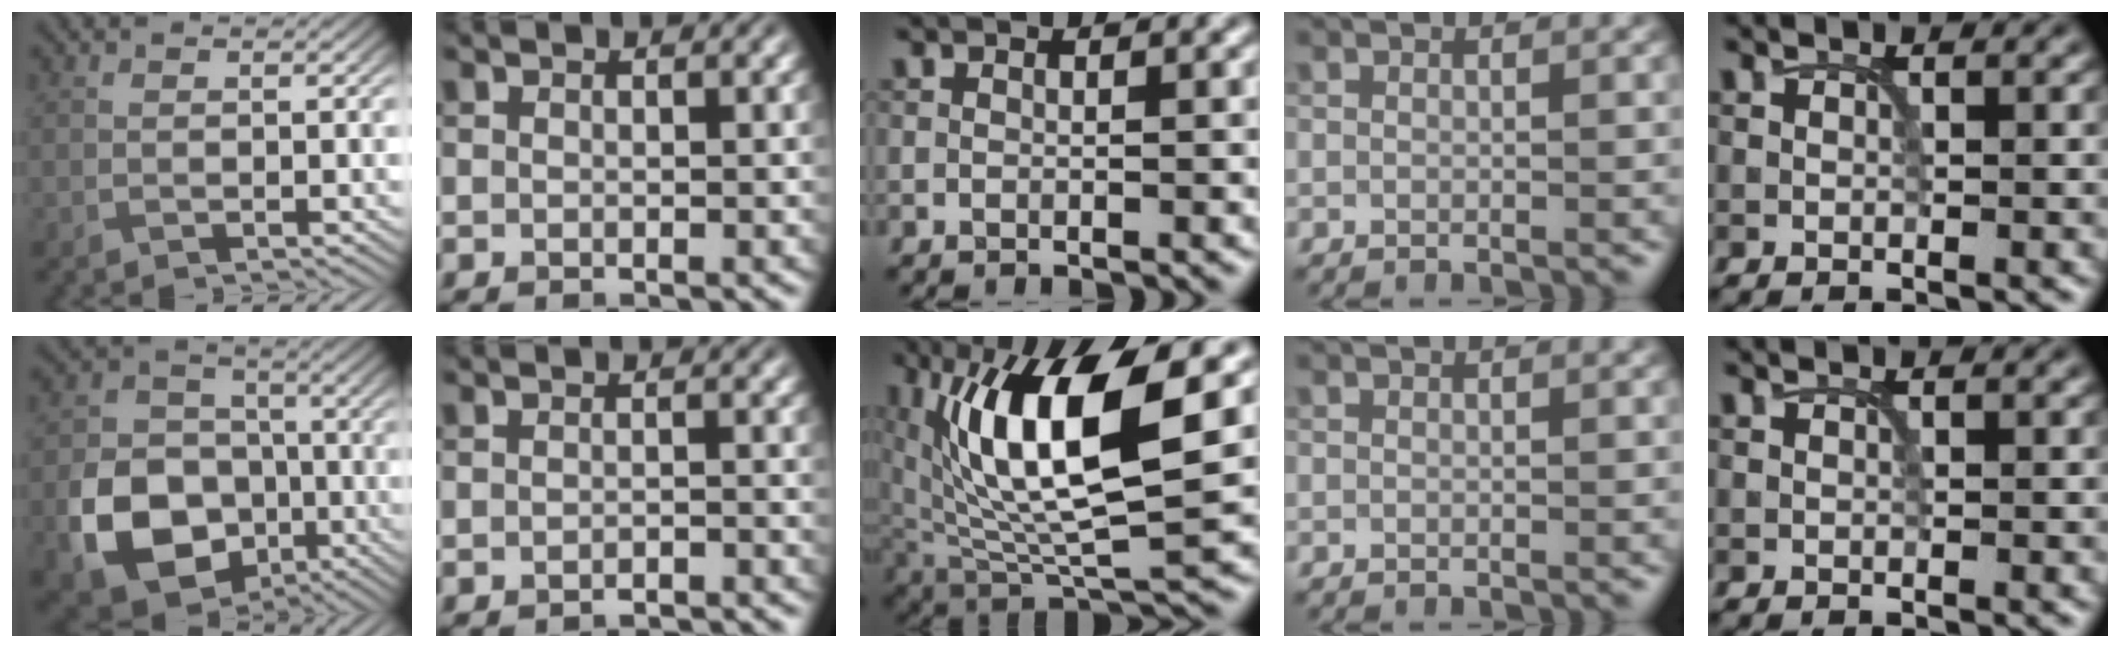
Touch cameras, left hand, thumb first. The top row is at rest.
{"thumb": {"total": 13.4, "force": [-4.9, 10.1, 7.2], "torque": [-0.160, -0.039, -0.095]}, "index": {"total": 2.1, "force": [-2.1, 0.1, 0.4], "torque": [0.002, 0.005, -0.028]}, "middle": {"total": 12.1, "force": [2.9, 4.1, 11.1], "torque": [-0.195, -0.002, 0.051]}}